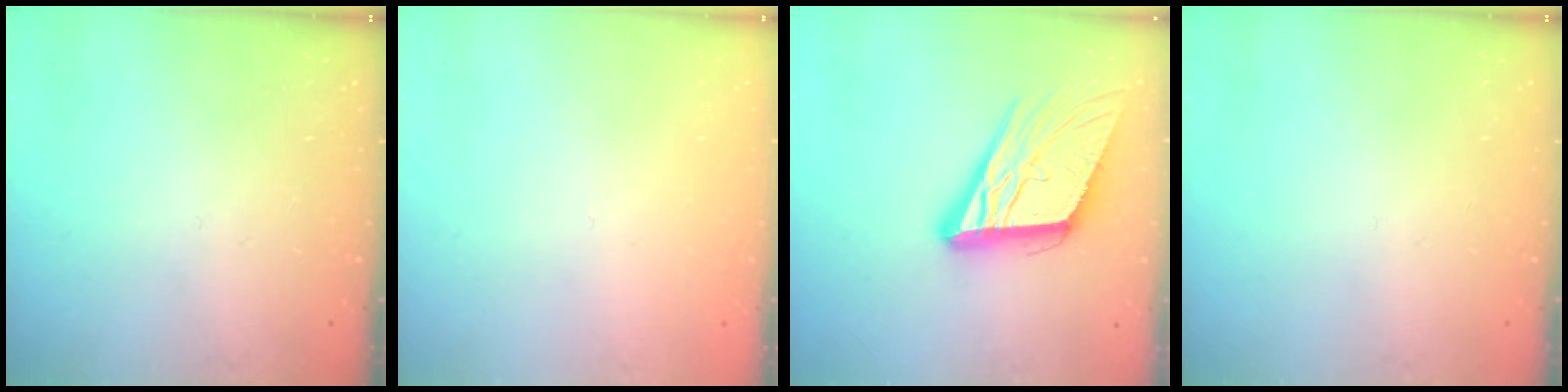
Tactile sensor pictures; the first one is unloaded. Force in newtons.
{"total": 2.6, "press": 2.6, "slide": 0.2}
{"total": 17.9, "press": 17.6, "slide": 3.3}
{"total": 0.0}